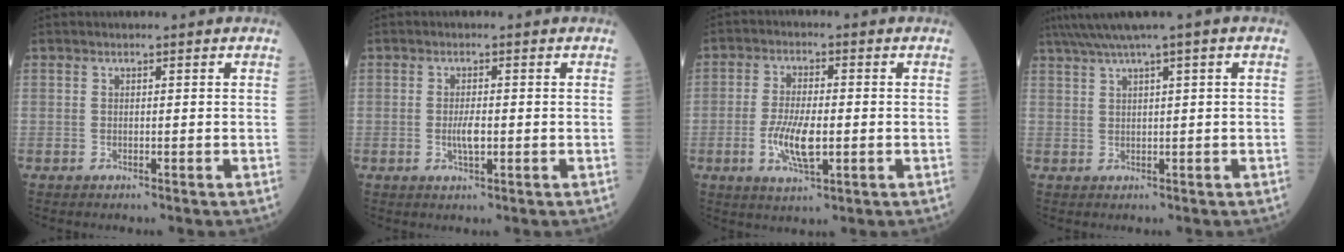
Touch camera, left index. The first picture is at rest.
{"total": 2.2, "force": [-0.3, 0.6, 2.1], "torque": [-0.044, -0.001, -0.006]}
{"total": 6.7, "force": [-1.5, 2.0, 6.3], "torque": [-0.130, -0.008, -0.028]}
{"total": 5.5, "force": [3.6, -1.0, 4.0], "torque": [-0.078, 0.024, 0.069]}